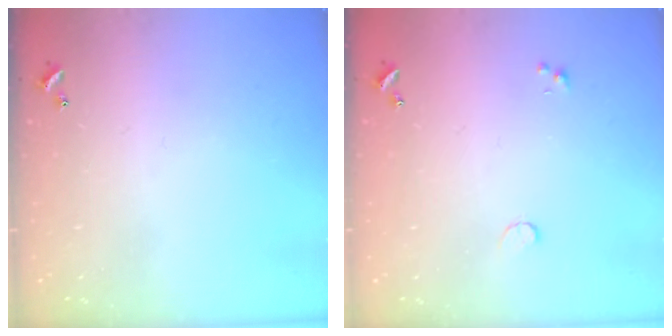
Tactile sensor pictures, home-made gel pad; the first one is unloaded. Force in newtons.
{"total": 0.5, "press": 0.4, "slide": 0.3}